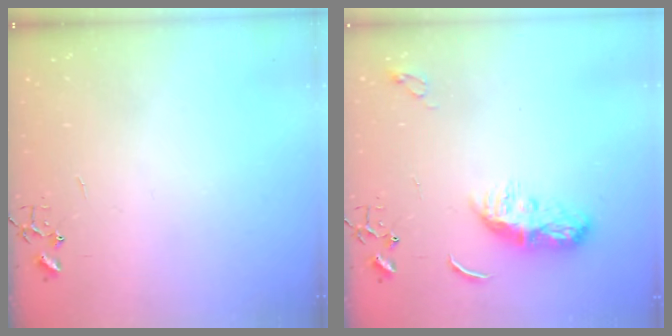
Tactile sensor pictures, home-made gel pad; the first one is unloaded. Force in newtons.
{"total": 8.7, "press": 8.7, "slide": 0.3}